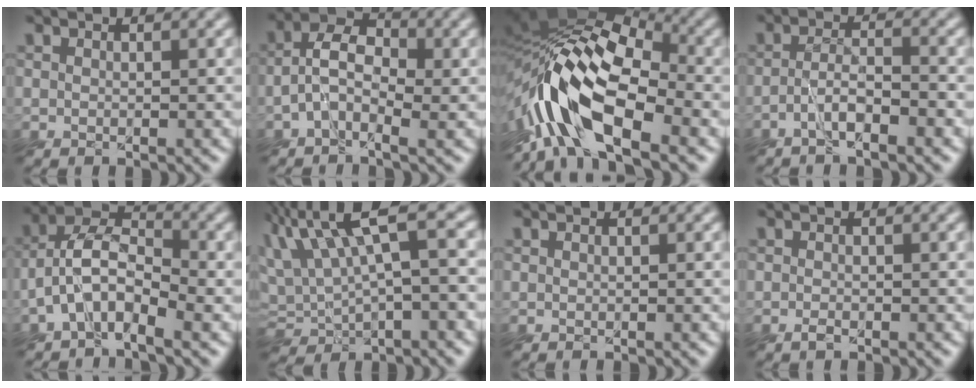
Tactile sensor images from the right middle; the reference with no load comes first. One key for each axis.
{"total": 4.8, "fx": -1.0, "fy": 2.8, "fz": 3.7, "tx": -0.070, "ty": 0.011, "tz": -0.035}
{"total": 13.2, "fx": -6.0, "fy": 5.8, "fz": 10.3, "tx": -0.194, "ty": 0.009, "tz": -0.119}
{"total": 3.2, "fx": -2.3, "fy": 0.4, "fz": 2.1, "tx": -0.041, "ty": 0.002, "tz": -0.050}
{"total": 5.7, "fx": -2.6, "fy": 2.8, "fz": 4.3, "tx": -0.085, "ty": 0.013, "tz": -0.061}
{"total": 6.9, "fx": 1.2, "fy": 2.2, "fz": 6.4, "tx": -0.113, "ty": 0.013, "tz": 0.014}
{"total": 0.0}
{"total": 0.6, "fx": -0.5, "fy": 0.3, "fz": 0.2, "tx": 0.000, "ty": 0.000, "tz": -0.010}